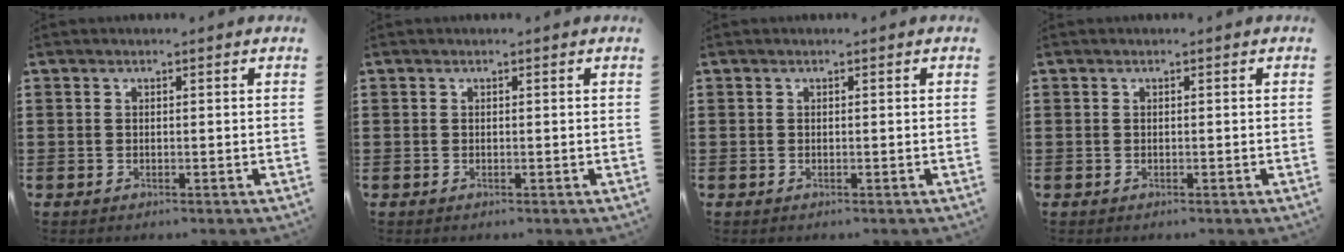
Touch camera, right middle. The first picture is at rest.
{"total": 0.0}
{"total": 0.0}
{"total": 0.0}